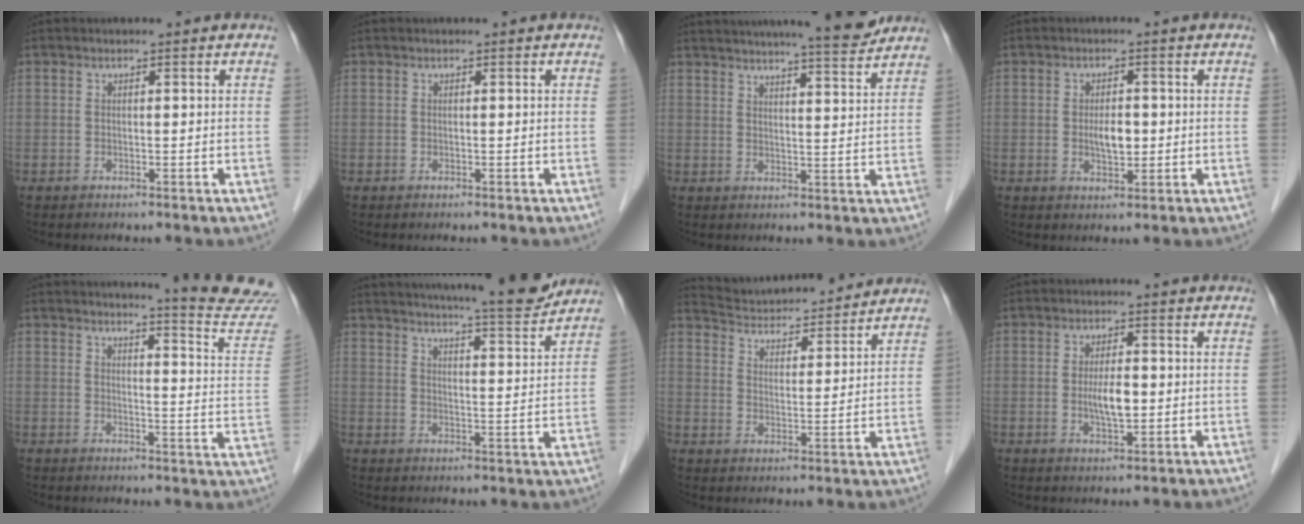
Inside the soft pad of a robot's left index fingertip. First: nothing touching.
{"total": 0.0}
{"total": 12.1, "force": [11.0, -0.1, 5.1], "torque": [-0.081, -0.002, 0.141]}
{"total": 3.4, "force": [-0.2, 1.6, 3.0], "torque": [-0.053, -0.002, 0.000]}
{"total": 12.8, "force": [12.7, -1.5, 1.4], "torque": [-0.013, -0.110, 0.126]}
{"total": 13.8, "force": [12.7, 0.0, 5.4], "torque": [-0.087, -0.016, 0.167]}
{"total": 14.3, "force": [13.7, 2.0, 3.5], "torque": [-0.058, 0.015, 0.207]}
{"total": 4.2, "force": [-0.4, 1.2, 4.0], "torque": [-0.077, -0.004, -0.005]}